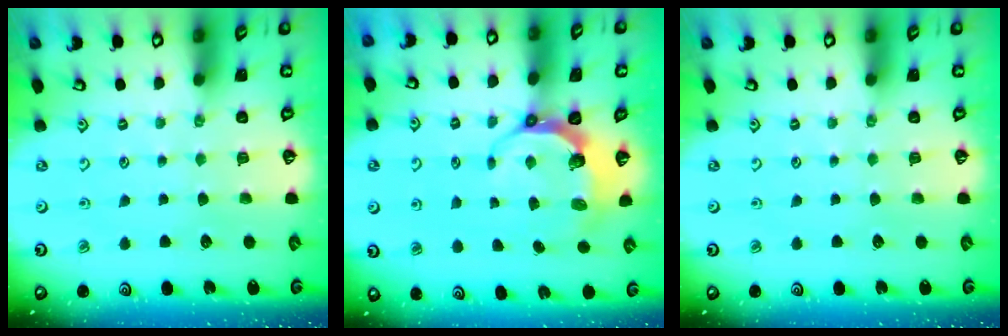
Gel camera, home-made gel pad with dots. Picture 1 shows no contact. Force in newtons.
{"total": 7.2, "press": 5.9, "slide": 4.1}
{"total": 0.0}